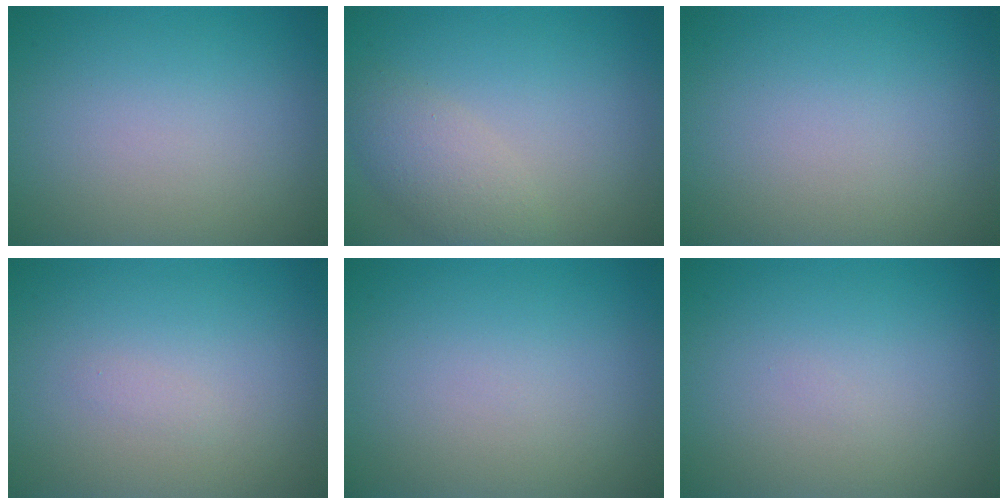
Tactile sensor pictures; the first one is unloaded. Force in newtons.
{"total": 2.9, "press": 2.9, "slide": 0.2}
{"total": 0.0}
{"total": 0.5, "press": 0.5, "slide": 0.0}
{"total": 0.0}
{"total": 0.0}